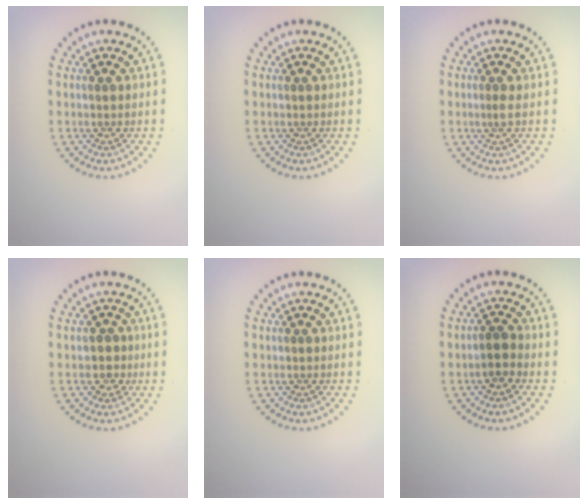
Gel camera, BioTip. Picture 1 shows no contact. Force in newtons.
{"total": 0.0}
{"total": 0.9, "press": 0.6, "slide": 0.7}
{"total": 1.5, "press": 1.3, "slide": 0.9}
{"total": 0.0}
{"total": 1.8, "press": 1.5, "slide": 0.9}